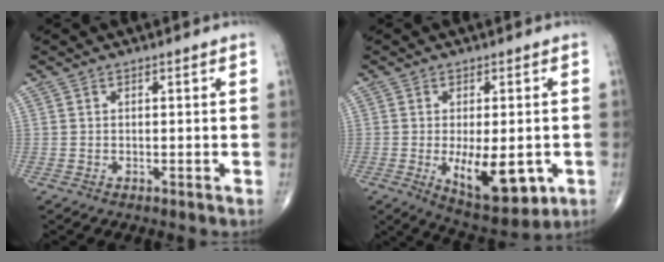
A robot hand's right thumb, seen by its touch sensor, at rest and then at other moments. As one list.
[{"total": 12.7, "force": [-2.9, 5.5, 11.0], "torque": [-0.148, -0.017, -0.028]}]